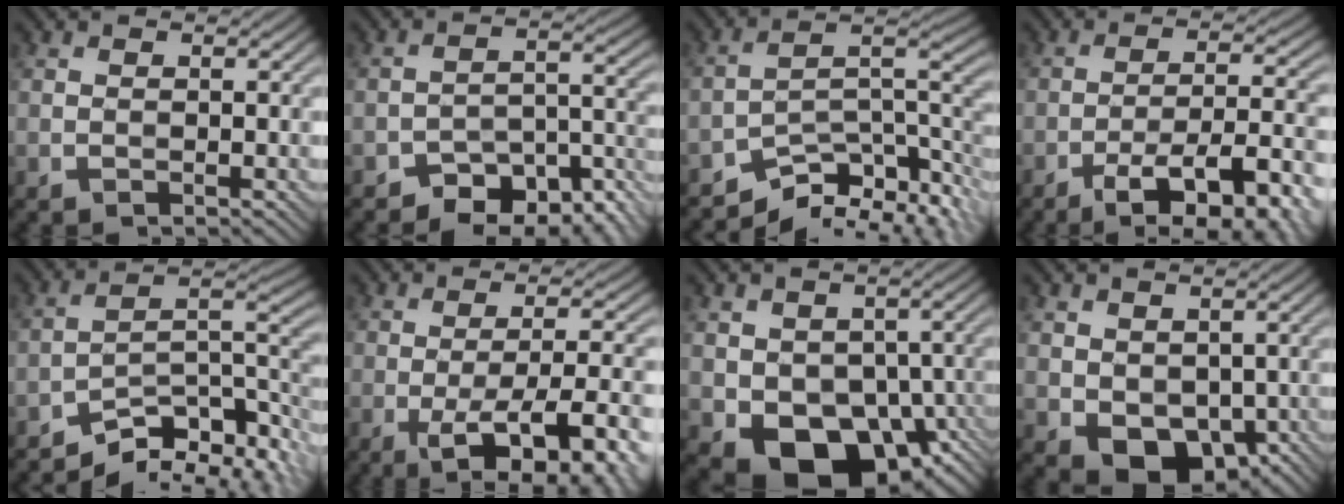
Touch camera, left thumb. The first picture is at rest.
{"total": 8.8, "force": [-7.2, 3.5, 3.8], "torque": [-0.044, 0.008, -0.116]}
{"total": 10.4, "force": [-6.8, 4.7, 6.3], "torque": [-0.087, -0.005, -0.115]}
{"total": 13.9, "force": [-8.9, 3.7, 10.0], "torque": [-0.150, 0.002, -0.128]}
{"total": 10.4, "force": [-7.0, 3.8, 6.6], "torque": [-0.091, -0.002, -0.125]}
{"total": 12.3, "force": [-5.3, 3.5, 10.6], "torque": [-0.150, 0.005, -0.069]}
{"total": 11.3, "force": [-3.5, 7.9, 7.3], "torque": [-0.116, -0.036, -0.045]}
{"total": 6.2, "force": [-0.9, 4.6, 4.1], "torque": [-0.088, -0.026, -0.009]}